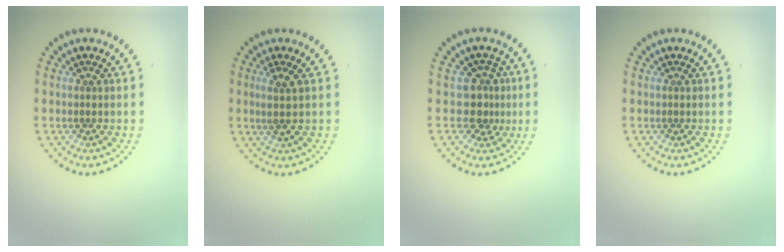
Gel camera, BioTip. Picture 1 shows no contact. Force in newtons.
{"total": 1.7, "press": 1.3, "slide": 1.0}
{"total": 2.6, "press": 1.9, "slide": 1.7}
{"total": 0.0}